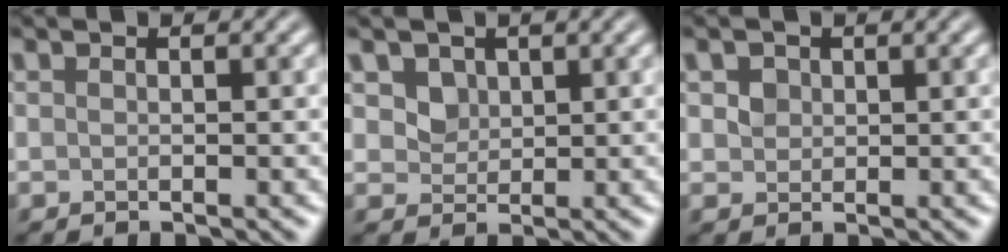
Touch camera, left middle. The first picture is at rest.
{"total": 2.8, "force": [1.6, 1.9, 1.2], "torque": [-0.041, -0.005, 0.042]}
{"total": 1.9, "force": [0.9, 1.5, 0.8], "torque": [-0.027, 0.005, 0.021]}